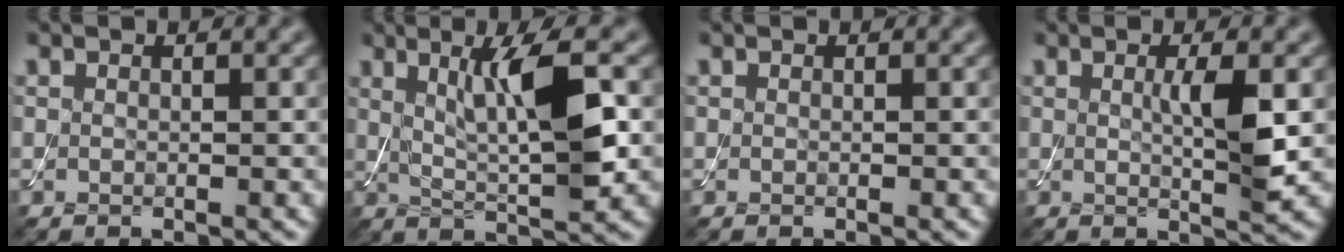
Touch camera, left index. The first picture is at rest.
{"total": 6.5, "force": [1.3, 1.3, 6.2], "torque": [-0.107, 0.002, 0.027]}
{"total": 0.0}
{"total": 3.5, "force": [0.3, 0.5, 3.5], "torque": [-0.062, -0.005, 0.006]}